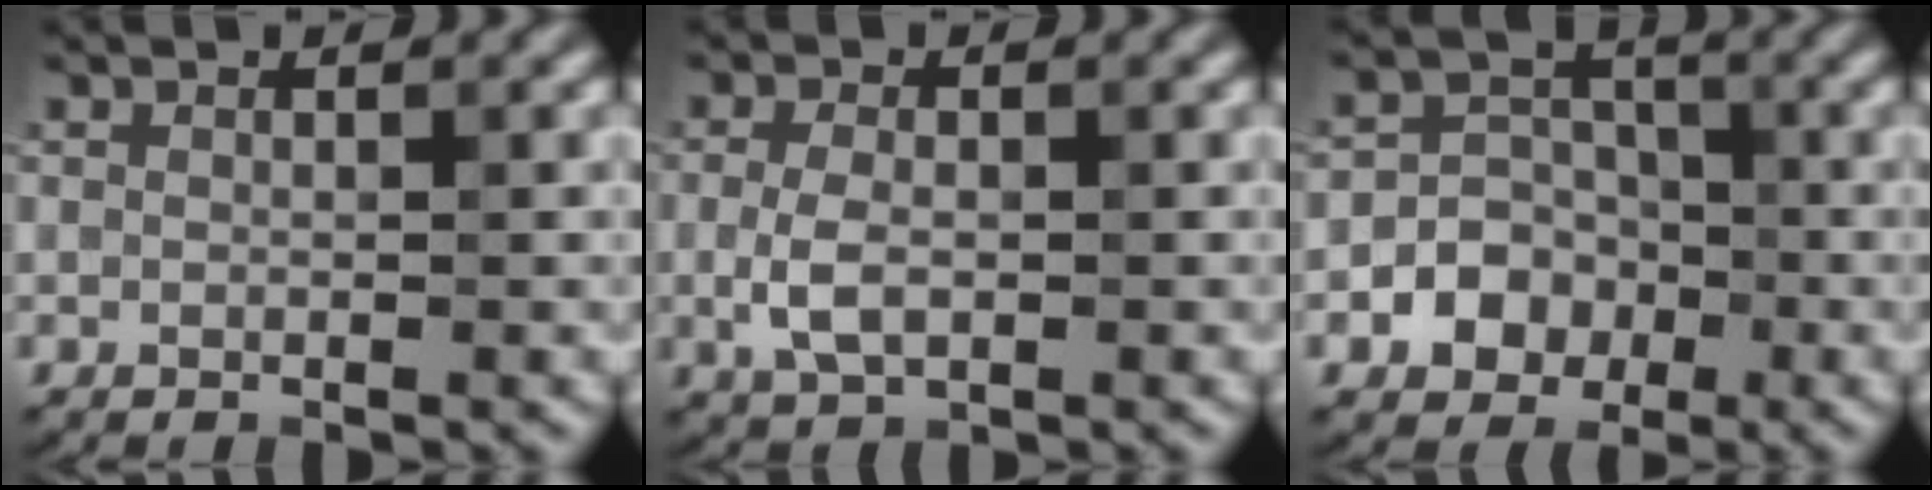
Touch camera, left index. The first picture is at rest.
{"total": 3.0, "force": [-0.5, 1.6, 2.5], "torque": [-0.060, 0.002, -0.008]}
{"total": 5.5, "force": [-2.1, 4.9, 1.6], "torque": [-0.003, 0.012, -0.056]}